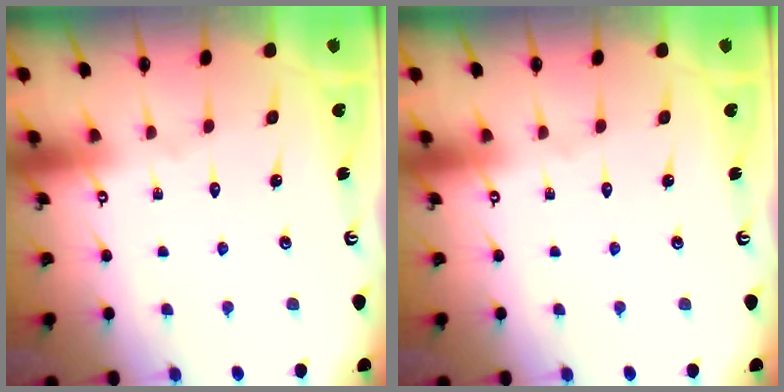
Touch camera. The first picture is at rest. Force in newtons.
{"total": 0.0}